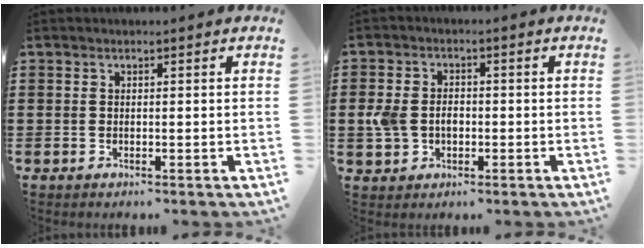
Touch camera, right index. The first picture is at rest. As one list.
[{"total": 4.1, "force": [-0.5, 3.2, 2.5], "torque": [-0.067, 0.004, -0.015]}]